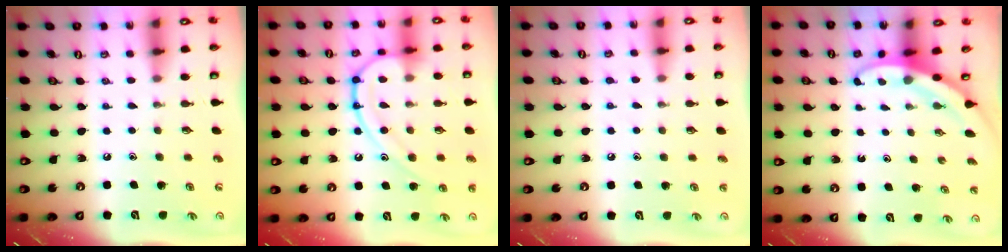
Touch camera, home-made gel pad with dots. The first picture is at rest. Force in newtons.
{"total": 14.0, "press": 13.9, "slide": 1.5}
{"total": 4.2, "press": 4.2, "slide": 0.6}
{"total": 3.3, "press": 3.3, "slide": 0.1}